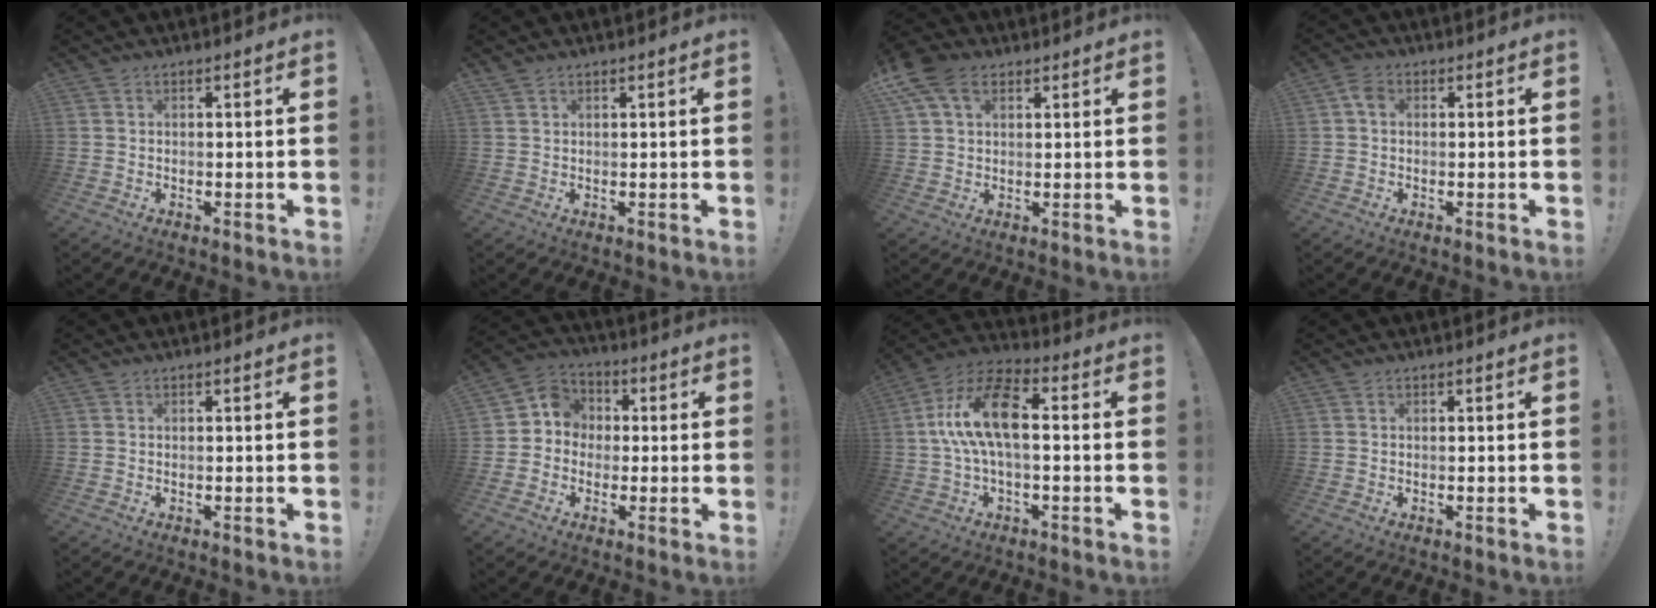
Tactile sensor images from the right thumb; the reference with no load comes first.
{"total": 1.1, "force": [1.0, 0.6, 0.2], "torque": [0.004, -0.004, 0.017]}
{"total": 9.8, "force": [4.6, 6.3, 5.9], "torque": [-0.116, -0.008, 0.089]}
{"total": 3.3, "force": [0.5, 2.5, 2.2], "torque": [-0.034, 0.006, 0.010]}
{"total": 0.0}
{"total": 7.5, "force": [-1.0, 7.1, 2.2], "torque": [-0.029, 0.019, -0.012]}
{"total": 15.4, "force": [1.2, 7.2, 13.5], "torque": [-0.258, 0.010, 0.019]}
{"total": 0.0}